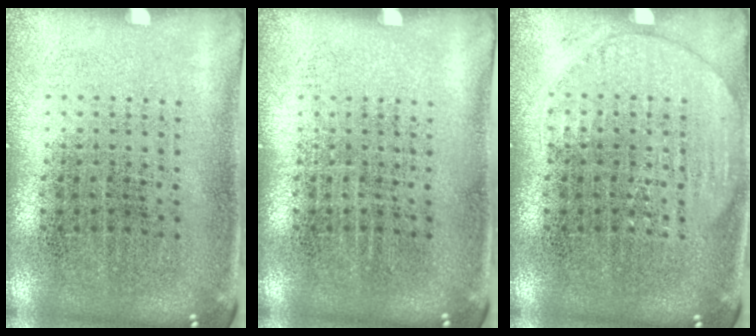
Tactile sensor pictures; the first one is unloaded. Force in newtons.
{"total": 0.0}
{"total": 1.6, "press": 1.6, "slide": 0.0}